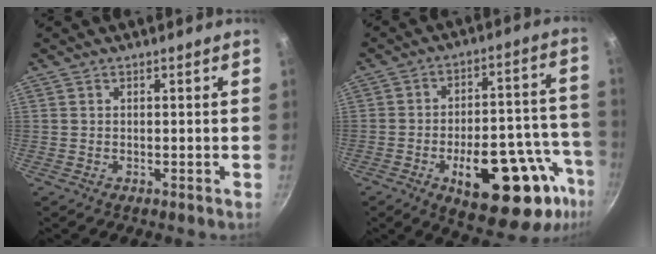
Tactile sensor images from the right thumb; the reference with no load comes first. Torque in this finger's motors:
{"motor_torque": [2.58, 2.43, 1.64, -0.44, 0.43]}